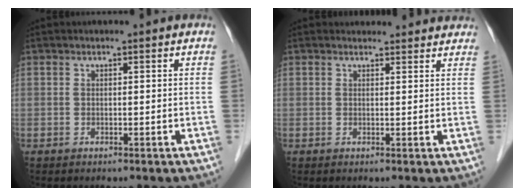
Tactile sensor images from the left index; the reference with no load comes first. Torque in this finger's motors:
{"motor_torque": [0.24, -0.32, -0.02, -0.07]}